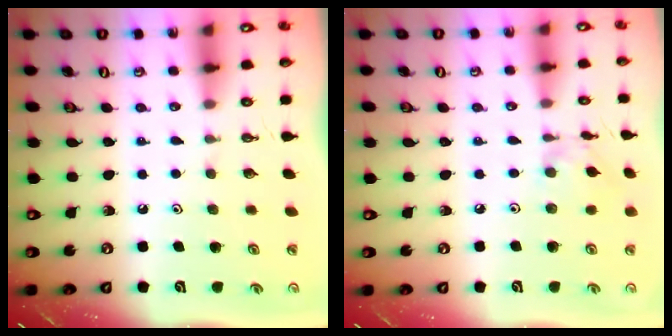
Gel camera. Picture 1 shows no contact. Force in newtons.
{"total": 3.1, "press": 3.1, "slide": 0.3}